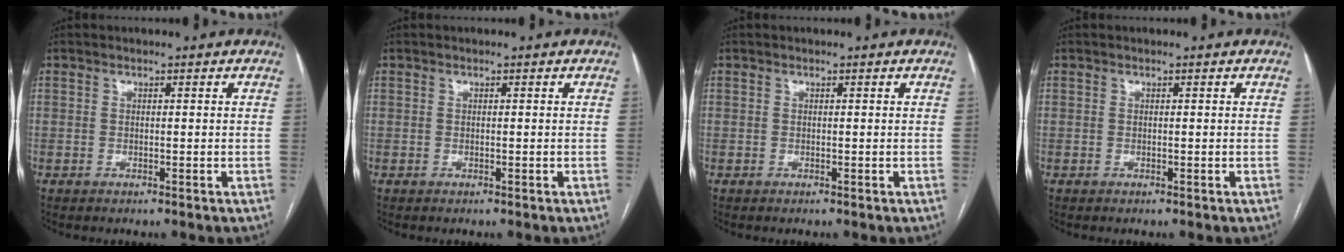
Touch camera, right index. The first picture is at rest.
{"total": 0.0}
{"total": 0.0}
{"total": 0.0}